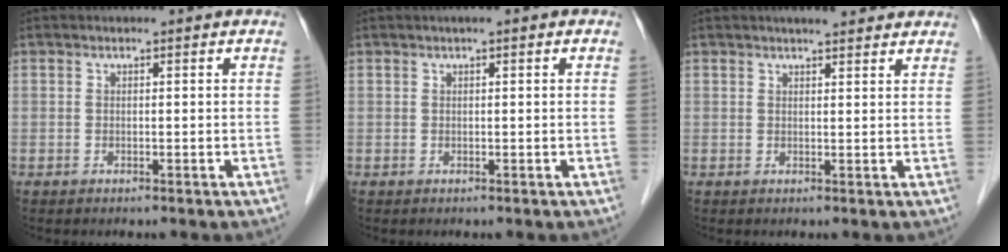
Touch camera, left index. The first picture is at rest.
{"total": 1.1, "force": [0.5, 0.2, 1.0], "torque": [-0.019, 0.006, 0.003]}
{"total": 5.3, "force": [4.6, 1.0, 2.5], "torque": [-0.030, 0.015, 0.056]}